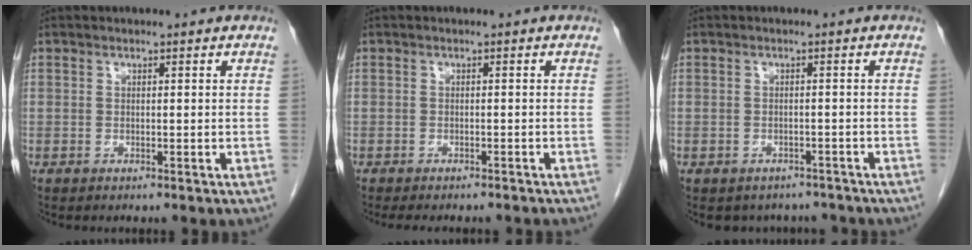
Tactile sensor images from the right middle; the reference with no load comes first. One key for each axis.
{"total": 8.2, "fx": -7.3, "fy": 1.9, "fz": 3.1, "tx": -0.031, "ty": -0.006, "tz": -0.085}
{"total": 5.8, "fx": -5.0, "fy": 2.9, "fz": 0.4, "tx": 0.010, "ty": 0.013, "tz": -0.056}